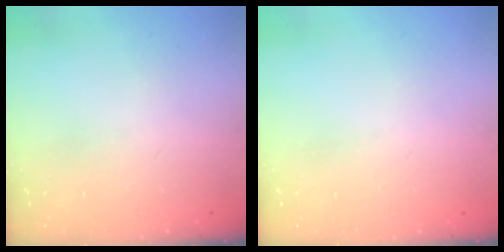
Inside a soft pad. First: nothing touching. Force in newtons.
{"total": 0.0}